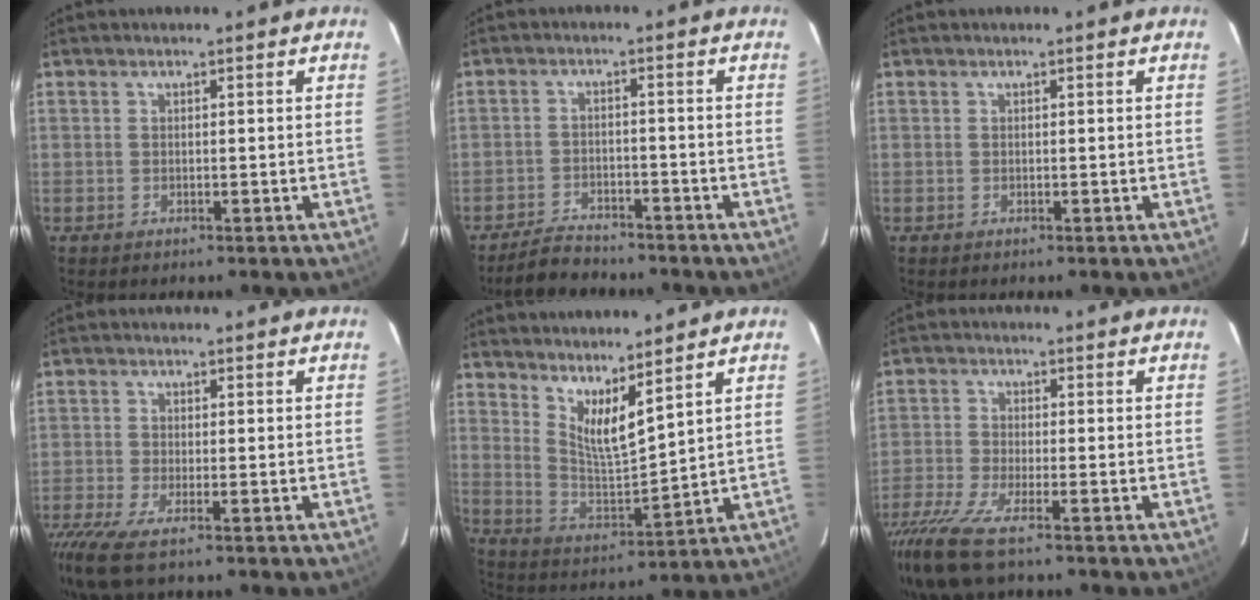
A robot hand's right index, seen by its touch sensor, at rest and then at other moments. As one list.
[{"total": 6.1, "force": [-5.6, 2.1, 1.4], "torque": [-0.051, 0.004, -0.089]}, {"total": 0.0}, {"total": 10.0, "force": [-7.5, 1.1, 6.5], "torque": [-0.159, -0.044, -0.142]}, {"total": 9.0, "force": [6.7, 1.3, 5.9], "torque": [-0.100, -0.016, 0.126]}, {"total": 10.0, "force": [-7.8, 0.8, 6.1], "torque": [-0.148, -0.039, -0.149]}]